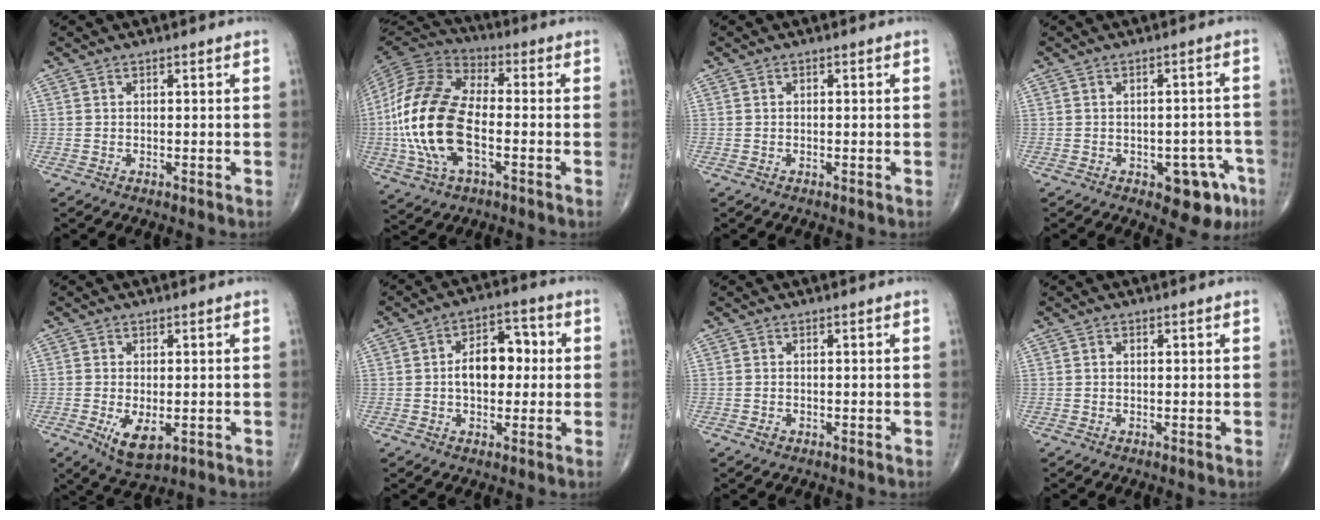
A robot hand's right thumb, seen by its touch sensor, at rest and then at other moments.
{"total": 21.0, "force": [-3.1, 10.9, 17.6], "torque": [-0.371, 0.017, -0.061]}
{"total": 0.6, "force": [0.1, 0.4, 0.4], "torque": [-0.006, 0.002, 0.002]}
{"total": 8.3, "force": [-4.1, 4.3, 5.8], "torque": [-0.035, 0.027, -0.044]}
{"total": 6.3, "force": [-1.7, 3.2, 5.2], "torque": [-0.087, -0.013, -0.021]}
{"total": 9.9, "force": [0.4, 6.3, 7.6], "torque": [-0.089, 0.025, -0.001]}
{"total": 0.9, "force": [-0.4, 0.7, 0.4], "torque": [-0.005, 0.003, -0.005]}
{"total": 0.7, "force": [0.1, 0.5, 0.5], "torque": [-0.009, 0.002, 0.001]}